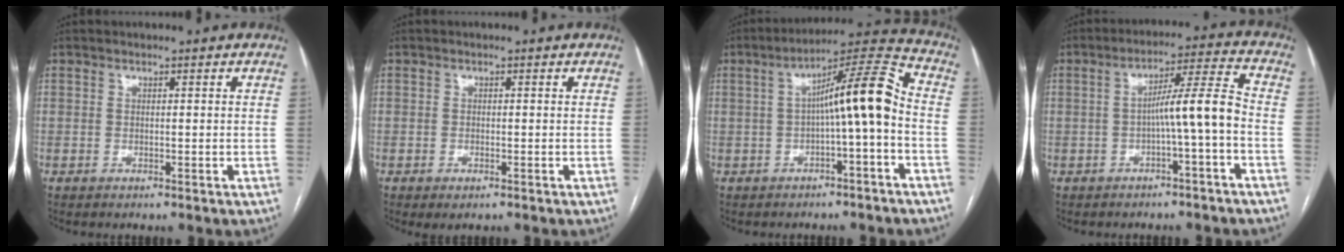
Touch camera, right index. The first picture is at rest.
{"total": 1.4, "force": [-0.8, 0.5, 1.0], "torque": [-0.011, -0.001, -0.006]}
{"total": 10.7, "force": [-0.9, 0.5, 10.7], "torque": [-0.167, 0.035, -0.016]}
{"total": 8.6, "force": [-1.8, -0.8, 8.4], "torque": [-0.132, 0.028, -0.028]}